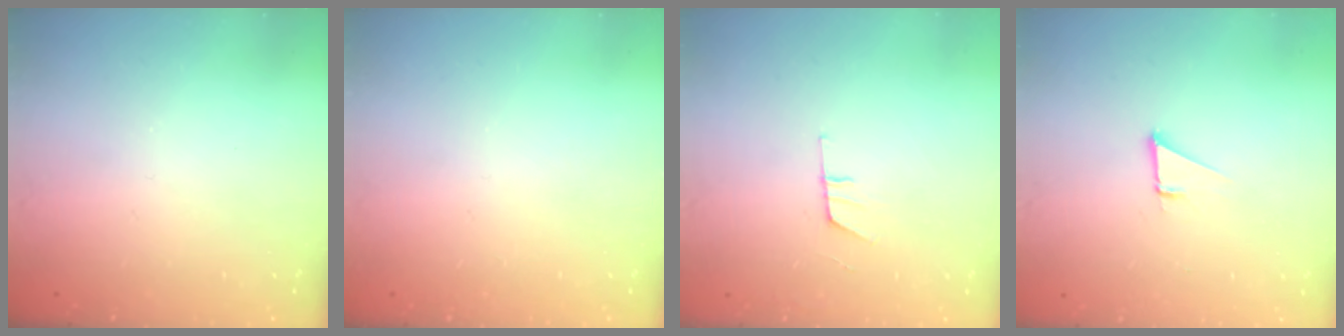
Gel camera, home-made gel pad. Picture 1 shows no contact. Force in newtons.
{"total": 0.0}
{"total": 7.7, "press": 7.2, "slide": 2.8}
{"total": 1.9, "press": 1.9, "slide": 0.1}